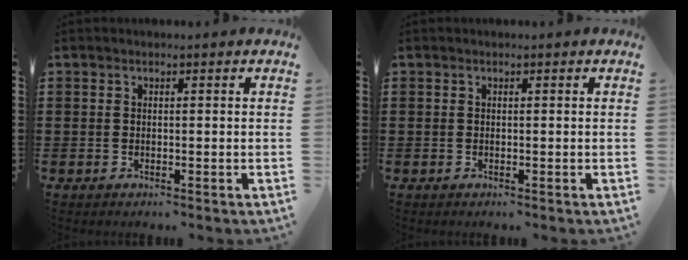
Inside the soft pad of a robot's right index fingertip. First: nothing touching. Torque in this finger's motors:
{"motor_torque": [0.01, 0.83, 0.00, -0.01]}